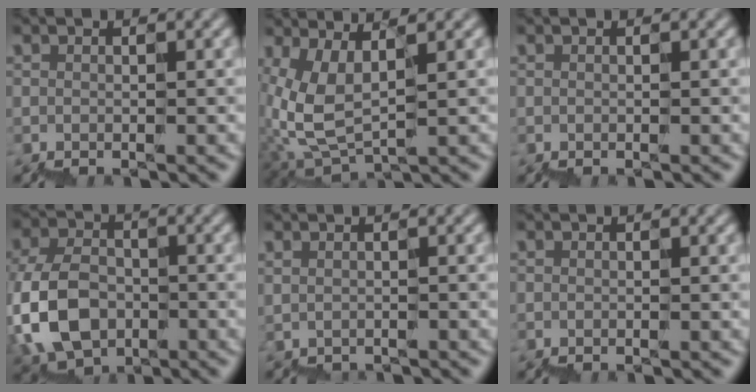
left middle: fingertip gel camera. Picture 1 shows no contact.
{"total": 3.3, "force": [2.2, 1.1, 2.2], "torque": [-0.085, 0.004, 0.053]}
{"total": 0.0}
{"total": 6.0, "force": [-1.2, 4.7, 3.6], "torque": [-0.103, 0.009, -0.033]}
{"total": 0.8, "force": [-0.8, -0.1, -0.1], "torque": [0.014, 0.006, -0.007]}
{"total": 0.0}